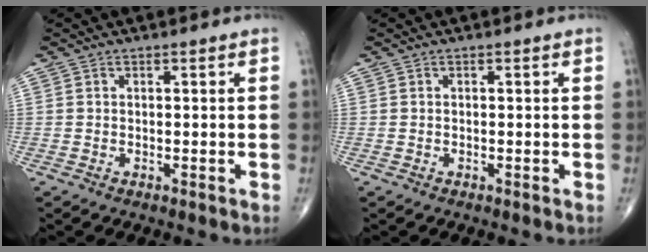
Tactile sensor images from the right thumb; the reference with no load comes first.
{"total": 0.0}